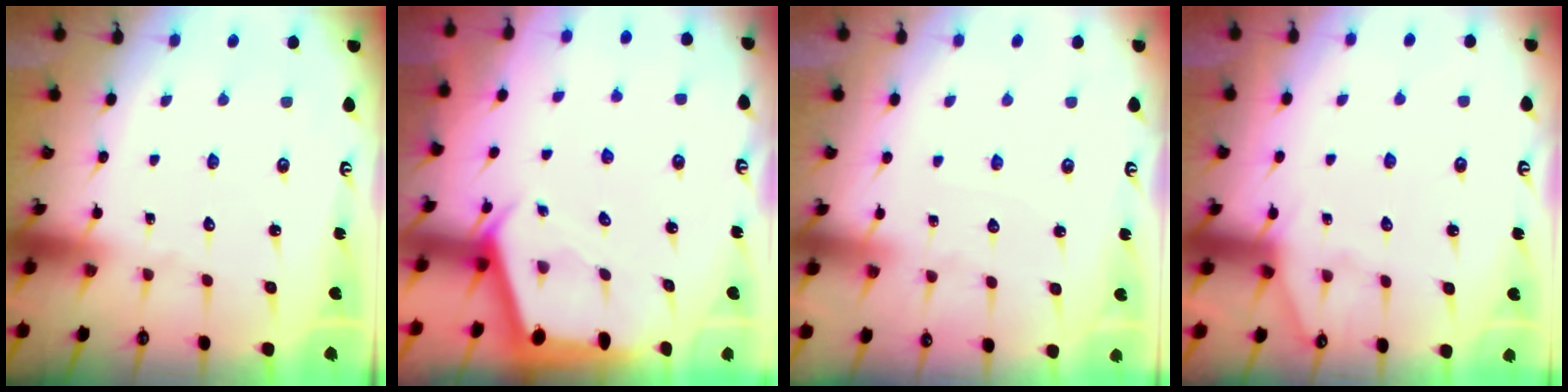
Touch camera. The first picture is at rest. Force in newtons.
{"total": 2.3, "press": 2.3, "slide": 0.3}
{"total": 1.6, "press": 1.6, "slide": 0.2}
{"total": 3.3, "press": 3.3, "slide": 0.6}